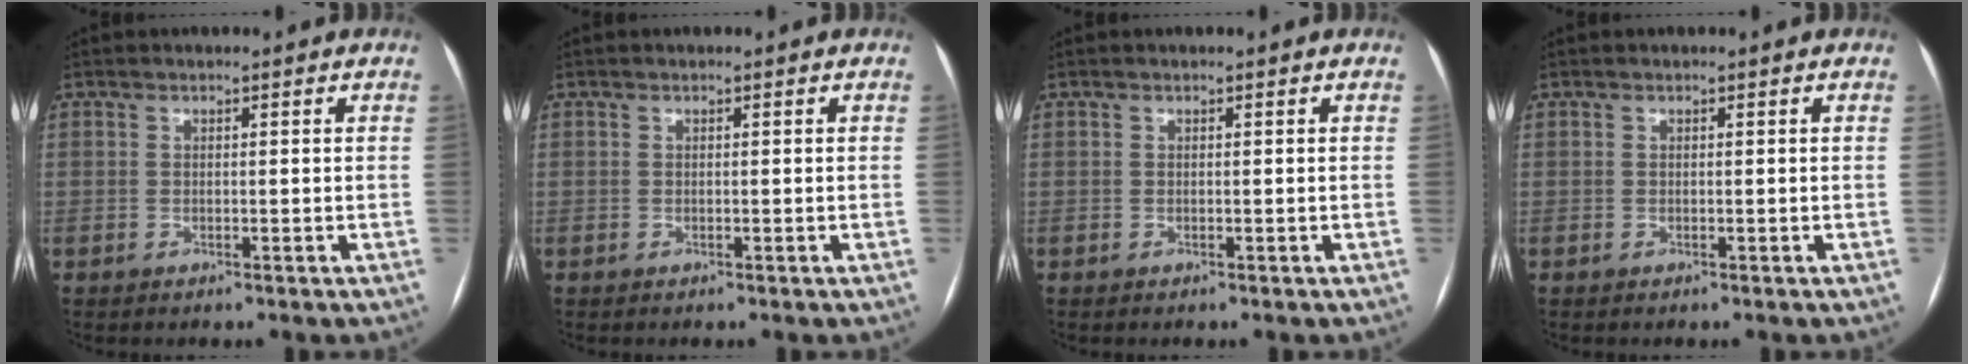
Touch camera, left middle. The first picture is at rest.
{"total": 0.0}
{"total": 0.0}
{"total": 0.0}